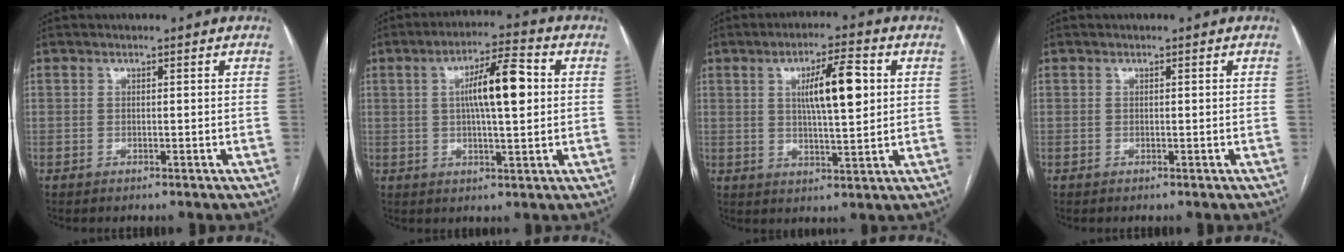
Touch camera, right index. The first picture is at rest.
{"total": 9.8, "force": [1.5, 1.7, 9.5], "torque": [-0.165, 0.017, 0.023]}
{"total": 9.2, "force": [2.2, 1.6, 8.8], "torque": [-0.148, 0.008, 0.038]}
{"total": 0.0}